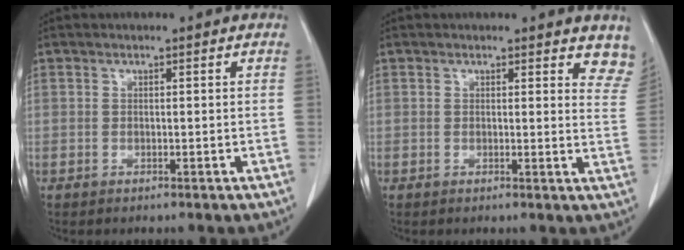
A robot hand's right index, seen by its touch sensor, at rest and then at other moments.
{"total": 7.0, "force": [6.3, 2.2, 1.9], "torque": [0.007, -0.022, 0.039]}